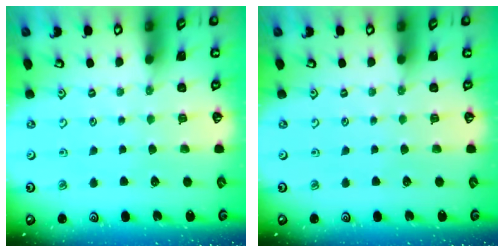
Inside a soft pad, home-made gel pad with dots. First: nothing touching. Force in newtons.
{"total": 0.0}